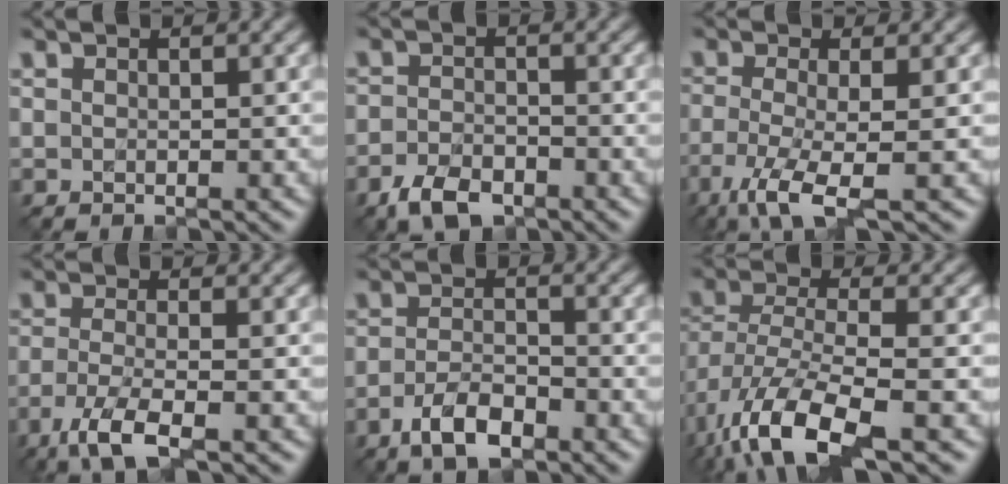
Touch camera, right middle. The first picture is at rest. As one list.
[{"total": 3.1, "force": [-2.4, 1.5, 1.3], "torque": [-0.031, 0.006, -0.051]}, {"total": 5.2, "force": [-2.7, 1.2, 4.3], "torque": [-0.103, -0.006, -0.059]}, {"total": 4.4, "force": [-2.8, 1.0, 3.2], "torque": [-0.076, 0.000, -0.061]}, {"total": 3.4, "force": [-2.3, 1.2, 2.2], "torque": [-0.051, 0.007, -0.046]}, {"total": 8.4, "force": [-4.2, 3.4, 6.4], "torque": [-0.152, -0.009, -0.082]}]